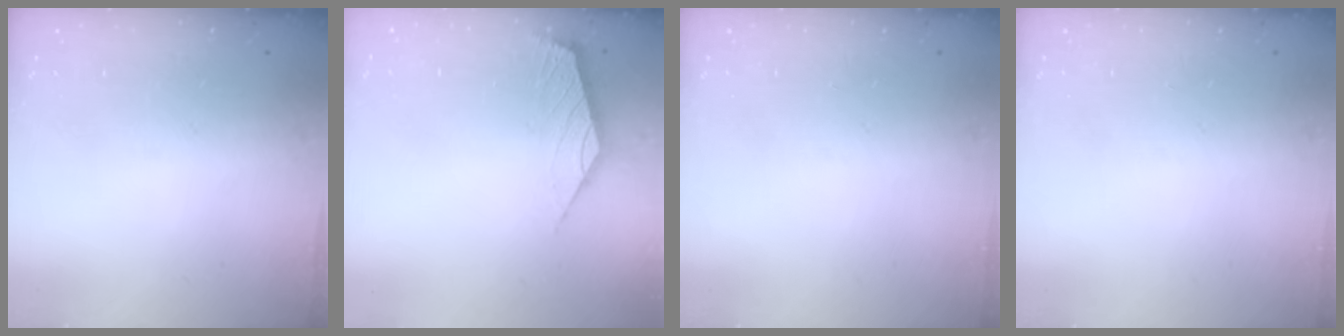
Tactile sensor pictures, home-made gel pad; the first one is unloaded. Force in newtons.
{"total": 2.3, "press": 2.3, "slide": 0.6}
{"total": 0.0}
{"total": 0.0}